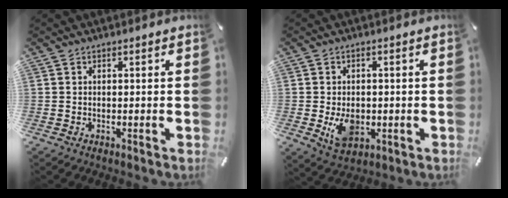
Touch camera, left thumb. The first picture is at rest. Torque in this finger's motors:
{"motor_torque": [0.49, 0.65, 0.10, 0.10, 0.05]}